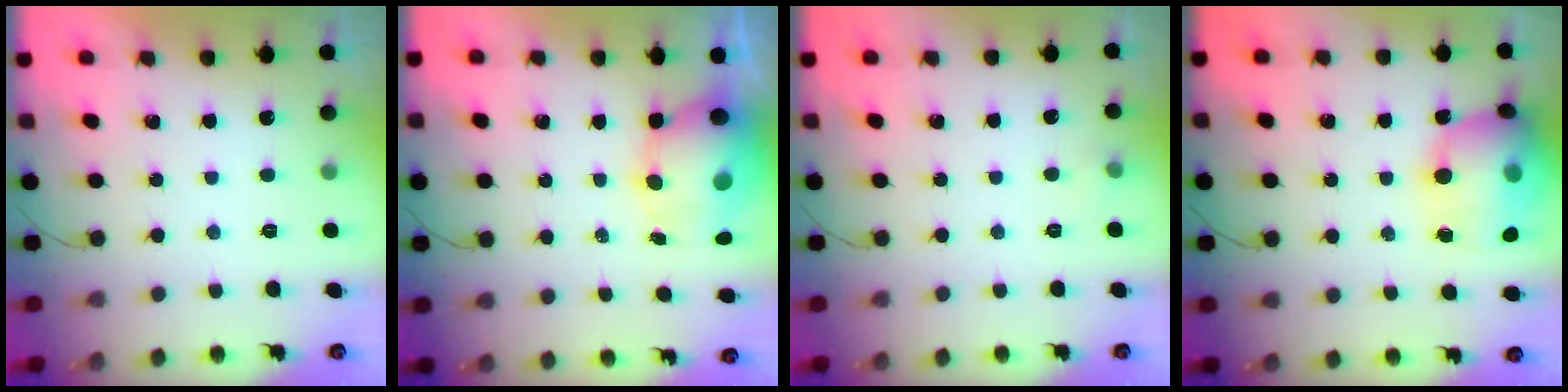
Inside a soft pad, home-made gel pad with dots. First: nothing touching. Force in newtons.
{"total": 9.4, "press": 9.1, "slide": 2.3}
{"total": 7.4, "press": 3.1, "slide": 6.7}
{"total": 20.4, "press": 19.9, "slide": 4.2}